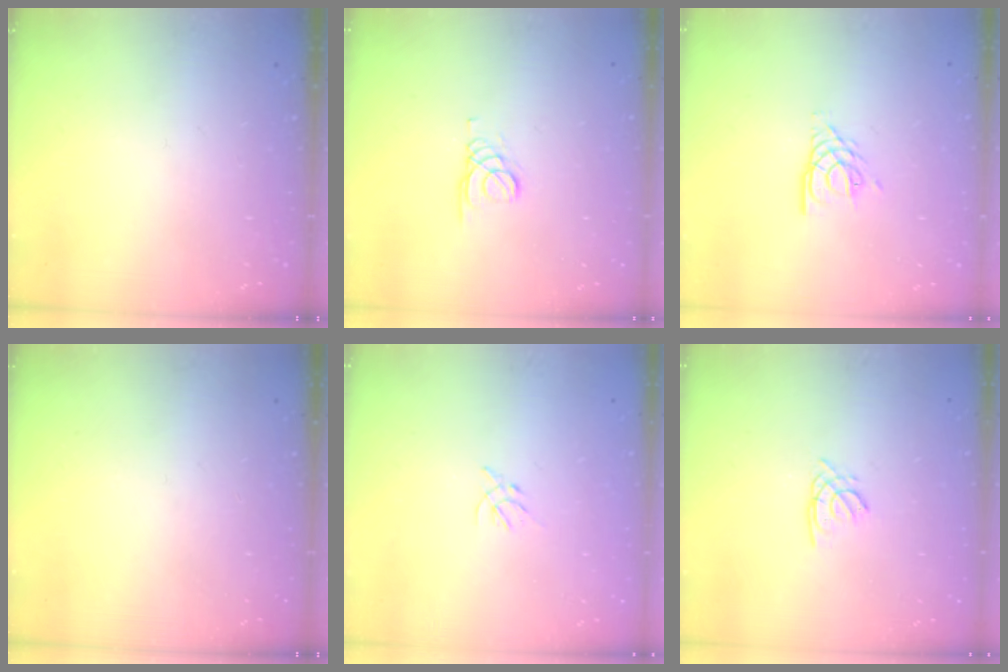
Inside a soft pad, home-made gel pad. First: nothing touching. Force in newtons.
{"total": 1.4, "press": 1.4, "slide": 0.2}
{"total": 4.2, "press": 4.1, "slide": 0.5}
{"total": 0.0}
{"total": 2.3, "press": 2.2, "slide": 0.6}
{"total": 1.6, "press": 1.5, "slide": 0.4}